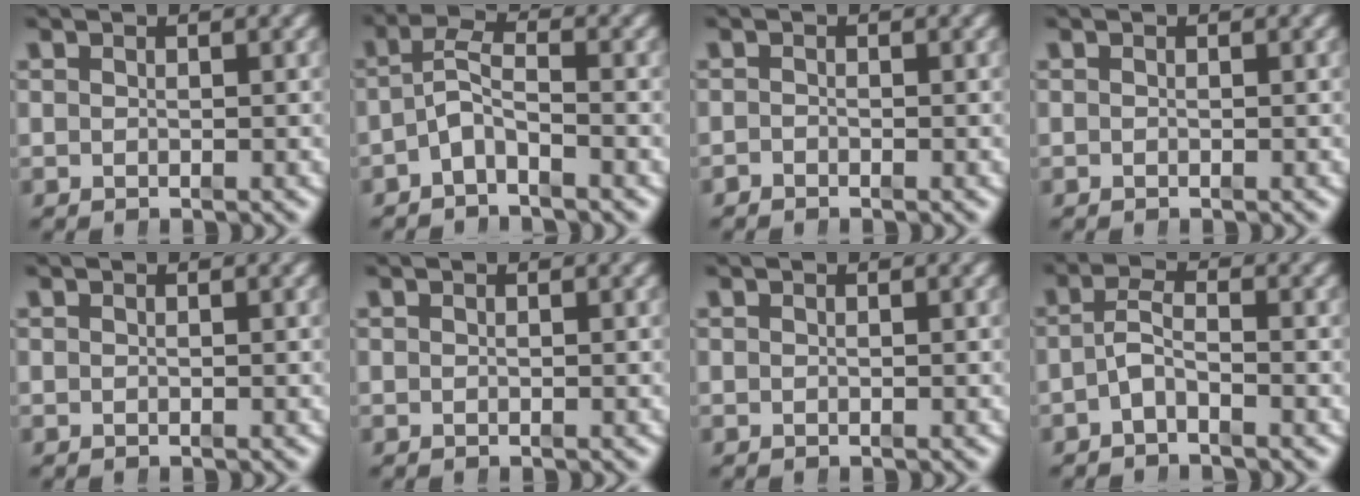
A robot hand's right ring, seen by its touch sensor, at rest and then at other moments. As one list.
[{"total": 4.0, "force": [-1.2, 2.8, 2.5], "torque": [-0.050, -0.001, -0.033]}, {"total": 0.8, "force": [-0.8, -0.1, -0.1], "torque": [0.001, -0.008, -0.013]}, {"total": 0.0}, {"total": 0.0}, {"total": 0.0}, {"total": 0.0}, {"total": 2.6, "force": [-1.3, 1.3, 1.8], "torque": [-0.038, -0.003, -0.027]}]